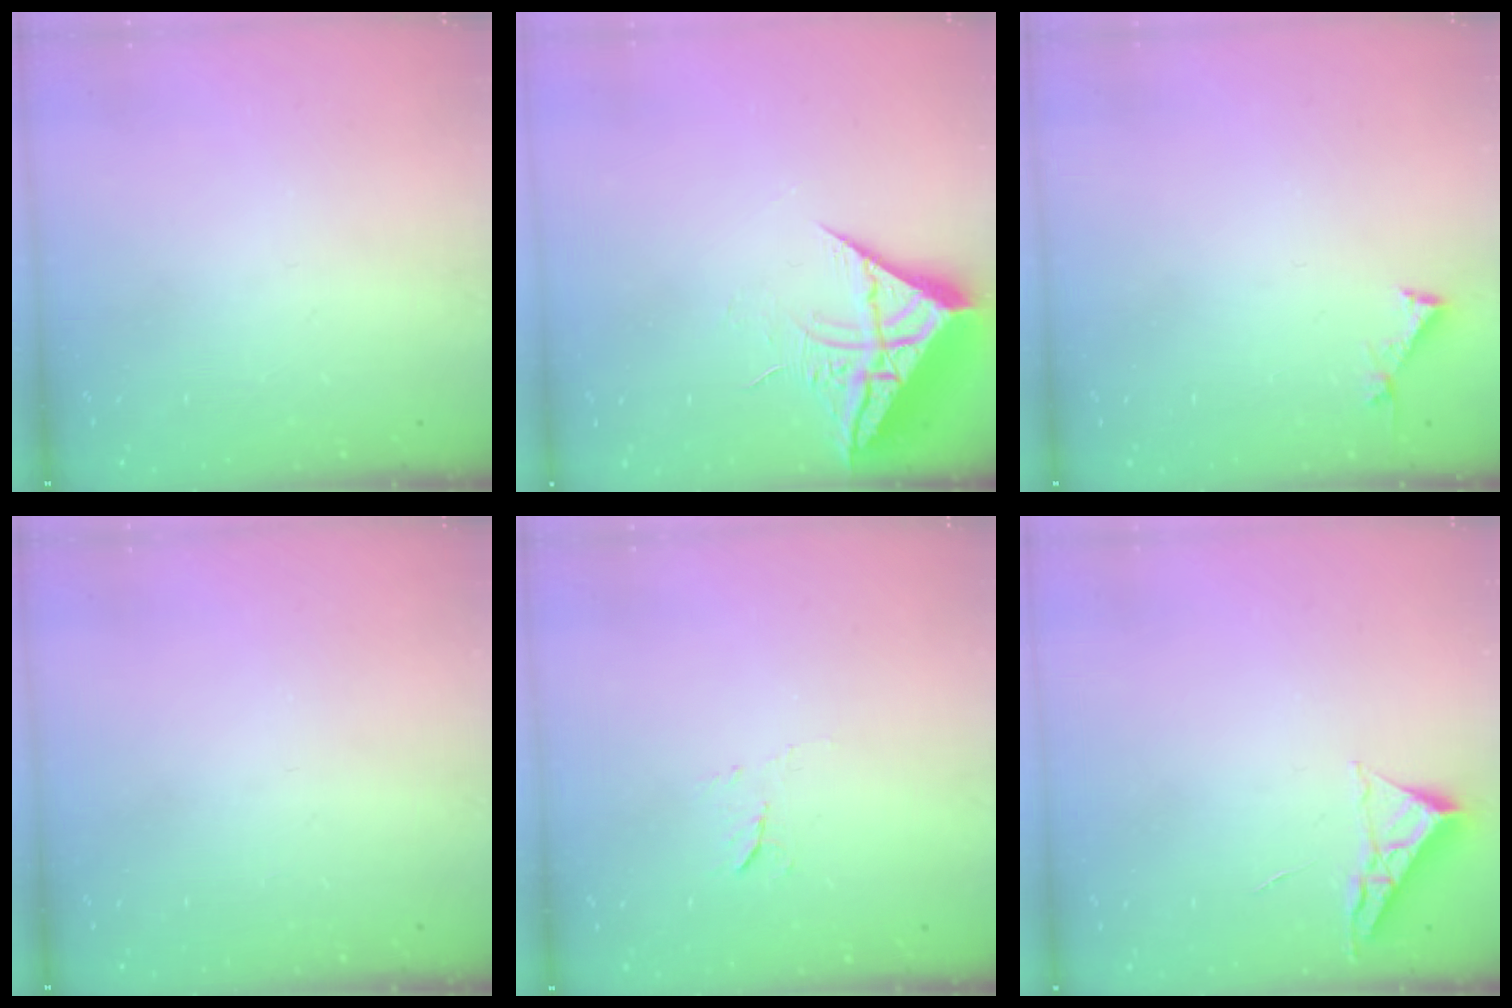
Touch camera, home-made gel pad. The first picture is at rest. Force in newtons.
{"total": 10.0, "press": 9.9, "slide": 1.0}
{"total": 3.1, "press": 3.1, "slide": 0.3}
{"total": 0.0}
{"total": 5.4, "press": 5.3, "slide": 0.7}
{"total": 3.8, "press": 3.8, "slide": 0.5}